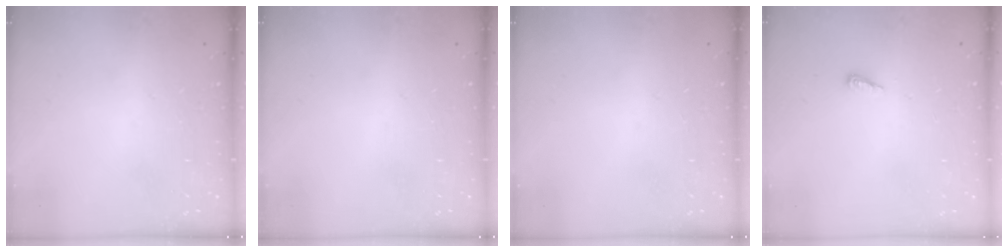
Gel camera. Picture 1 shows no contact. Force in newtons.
{"total": 0.0}
{"total": 0.0}
{"total": 4.2, "press": 4.1, "slide": 0.4}